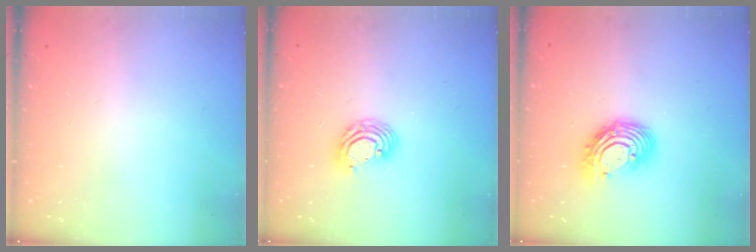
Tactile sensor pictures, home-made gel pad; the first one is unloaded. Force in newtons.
{"total": 7.6, "press": 7.5, "slide": 1.2}
{"total": 12.1, "press": 12.0, "slide": 1.1}